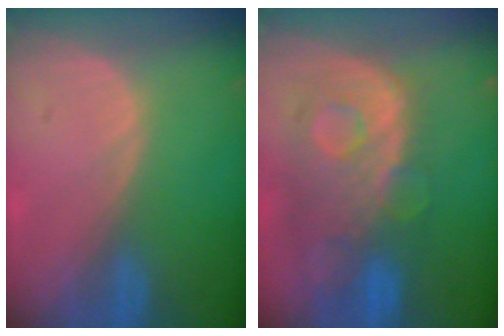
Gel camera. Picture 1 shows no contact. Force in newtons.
{"total": 11.1, "press": 9.7, "slide": 5.4}